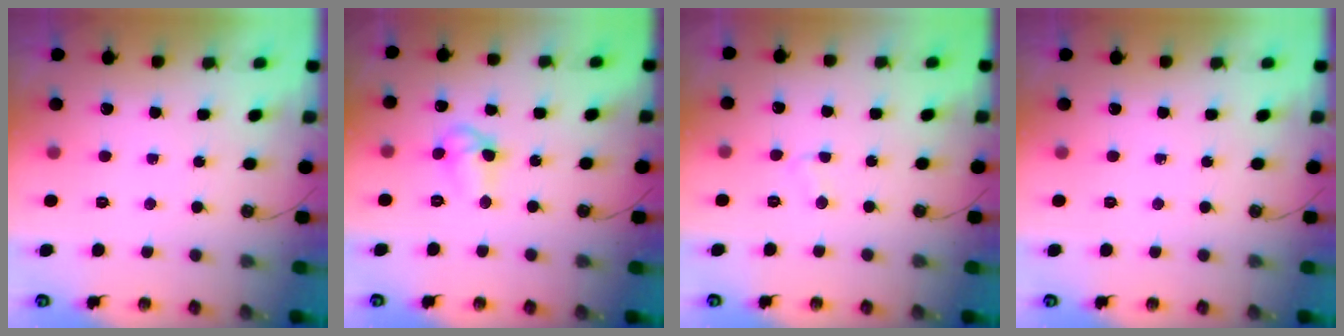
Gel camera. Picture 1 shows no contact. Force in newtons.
{"total": 8.1, "press": 8.1, "slide": 0.7}
{"total": 2.3, "press": 2.3, "slide": 0.2}
{"total": 0.0}